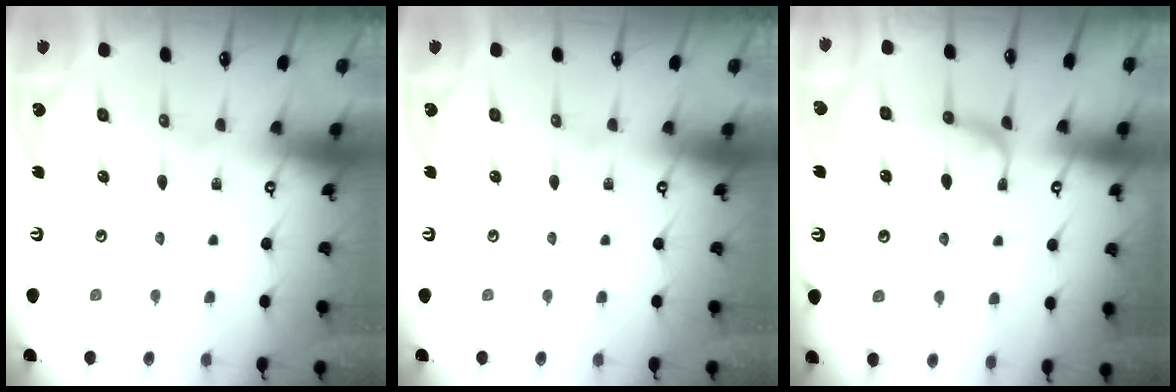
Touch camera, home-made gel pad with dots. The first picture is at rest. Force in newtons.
{"total": 0.0}
{"total": 2.6, "press": 2.4, "slide": 0.9}